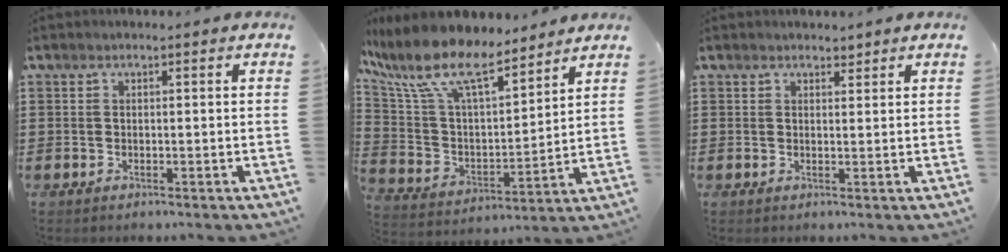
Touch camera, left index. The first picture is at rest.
{"total": 12.8, "force": [9.6, 3.9, 7.6], "torque": [-0.191, -0.049, 0.165]}
{"total": 1.6, "force": [1.4, 0.6, 0.2], "torque": [0.001, 0.000, 0.026]}